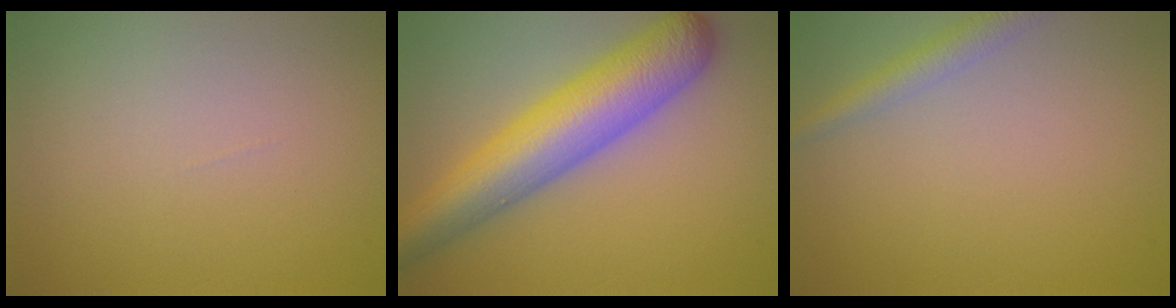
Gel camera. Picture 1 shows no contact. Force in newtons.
{"total": 8.4, "press": 8.4, "slide": 0.3}
{"total": 2.4, "press": 2.4, "slide": 0.0}